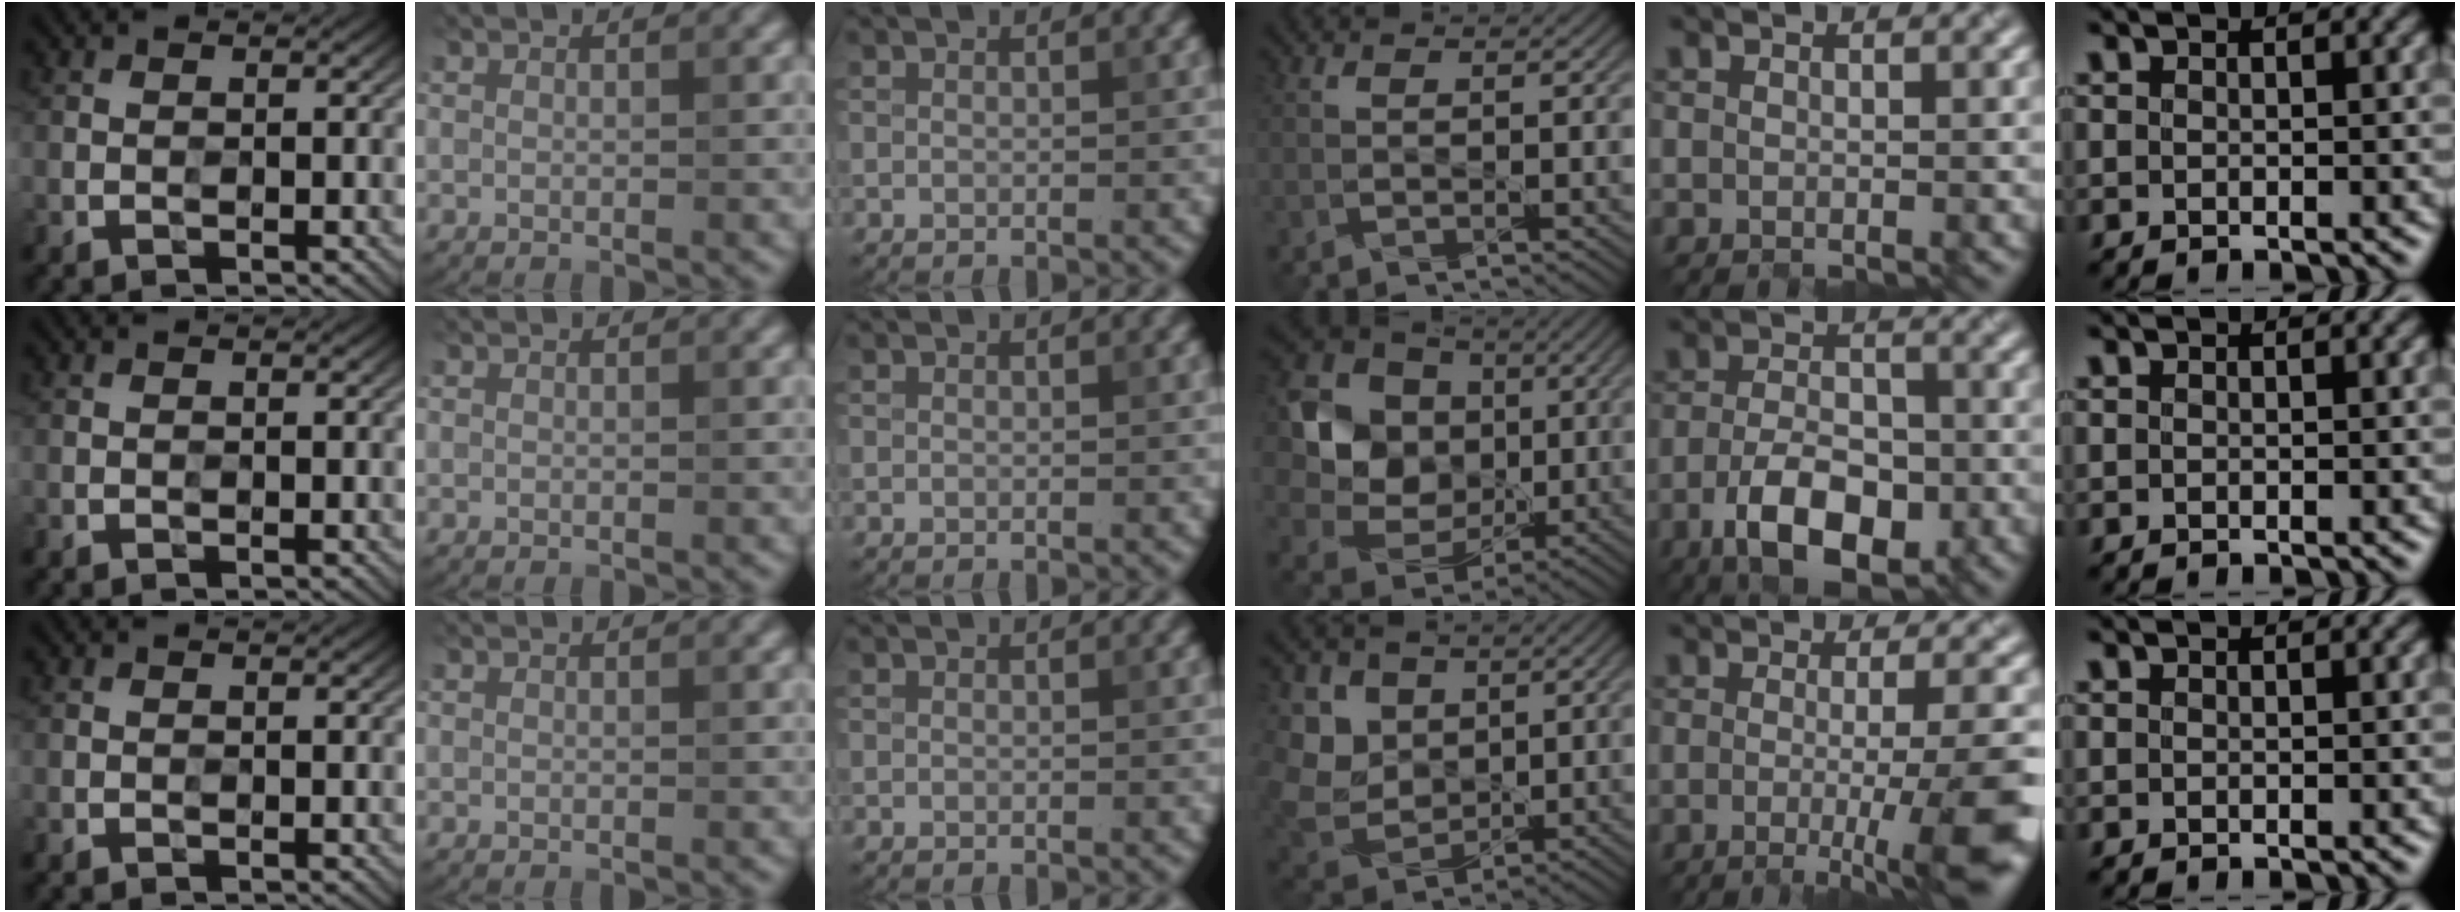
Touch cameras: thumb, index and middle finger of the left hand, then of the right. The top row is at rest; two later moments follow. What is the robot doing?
{"motion": "close", "object": "pencil case"}